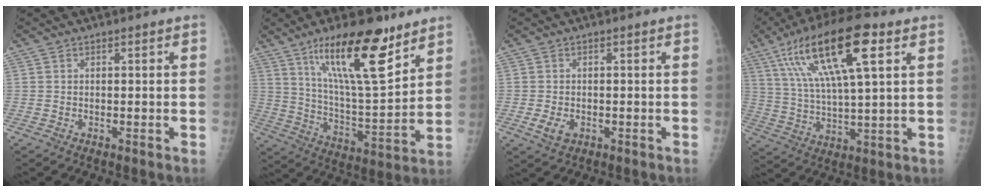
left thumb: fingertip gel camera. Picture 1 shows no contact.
{"total": 19.1, "force": [11.8, 5.3, 14.1], "torque": [-0.203, -0.068, 0.208]}
{"total": 3.1, "force": [-0.9, 2.1, 2.1], "torque": [-0.037, -0.002, -0.011]}
{"total": 19.3, "force": [8.5, 5.2, 16.5], "torque": [-0.300, -0.006, 0.149]}